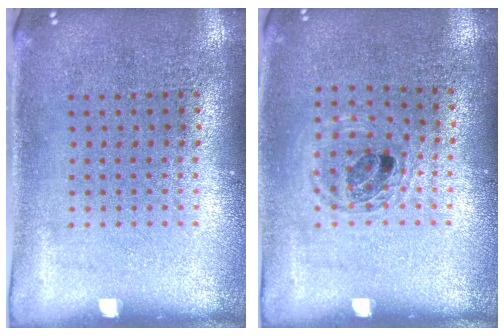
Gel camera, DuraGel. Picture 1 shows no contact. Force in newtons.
{"total": 1.0, "press": 1.0, "slide": 0.3}